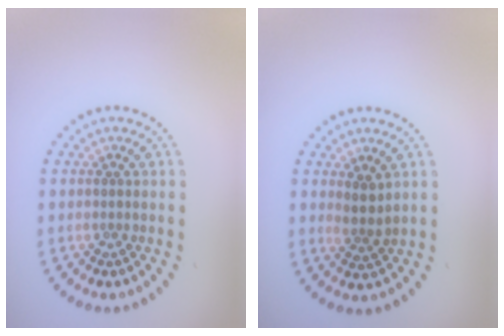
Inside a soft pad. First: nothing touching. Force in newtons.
{"total": 1.8, "press": 1.4, "slide": 1.1}